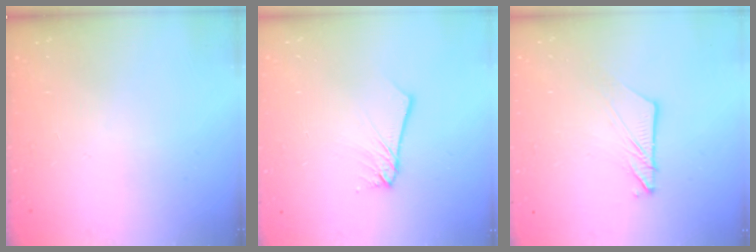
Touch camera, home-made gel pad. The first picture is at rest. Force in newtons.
{"total": 2.5, "press": 2.5, "slide": 0.1}
{"total": 7.9, "press": 7.8, "slide": 0.4}